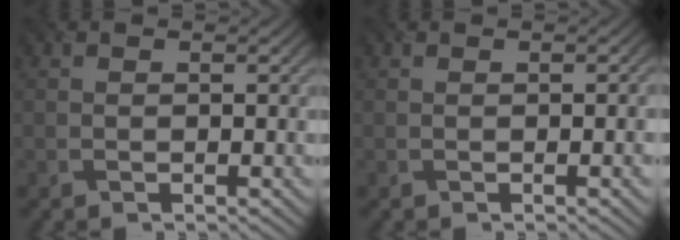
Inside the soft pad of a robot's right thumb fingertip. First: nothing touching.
{"total": 1.7, "force": [0.2, 0.3, 1.7], "torque": [-0.023, 0.008, 0.003]}